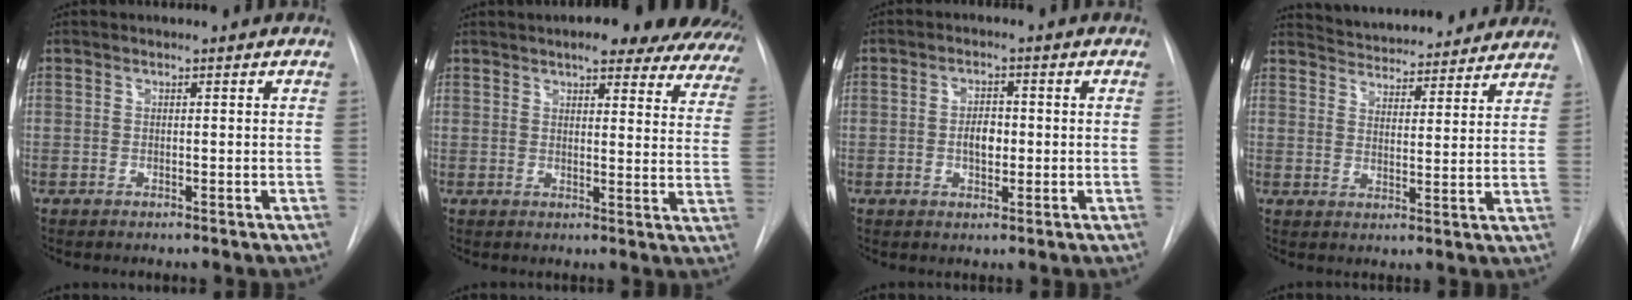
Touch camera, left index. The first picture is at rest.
{"total": 21.8, "force": [18.2, 5.0, 10.9], "torque": [-0.130, -0.034, 0.191]}
{"total": 3.5, "force": [-1.1, 1.9, 2.8], "torque": [-0.045, -0.001, -0.014]}
{"total": 17.9, "force": [16.7, 4.3, 4.6], "torque": [-0.066, 0.001, 0.216]}